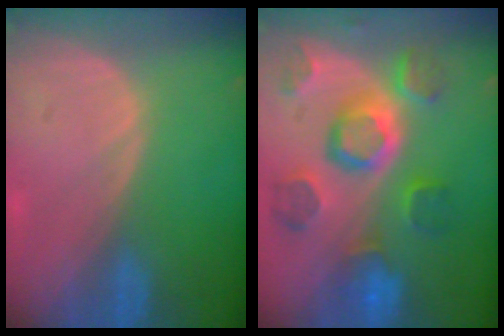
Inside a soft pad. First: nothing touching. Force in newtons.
{"total": 11.6, "press": 10.1, "slide": 5.6}